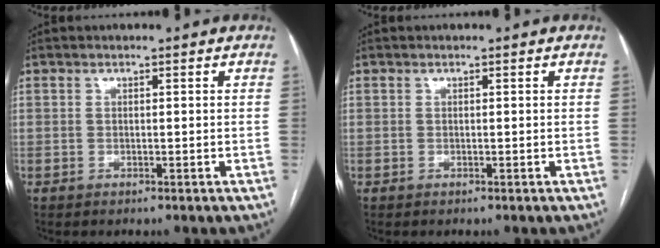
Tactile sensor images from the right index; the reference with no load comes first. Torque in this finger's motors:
{"motor_torque": [0.00, 0.00, 0.00, 0.00]}